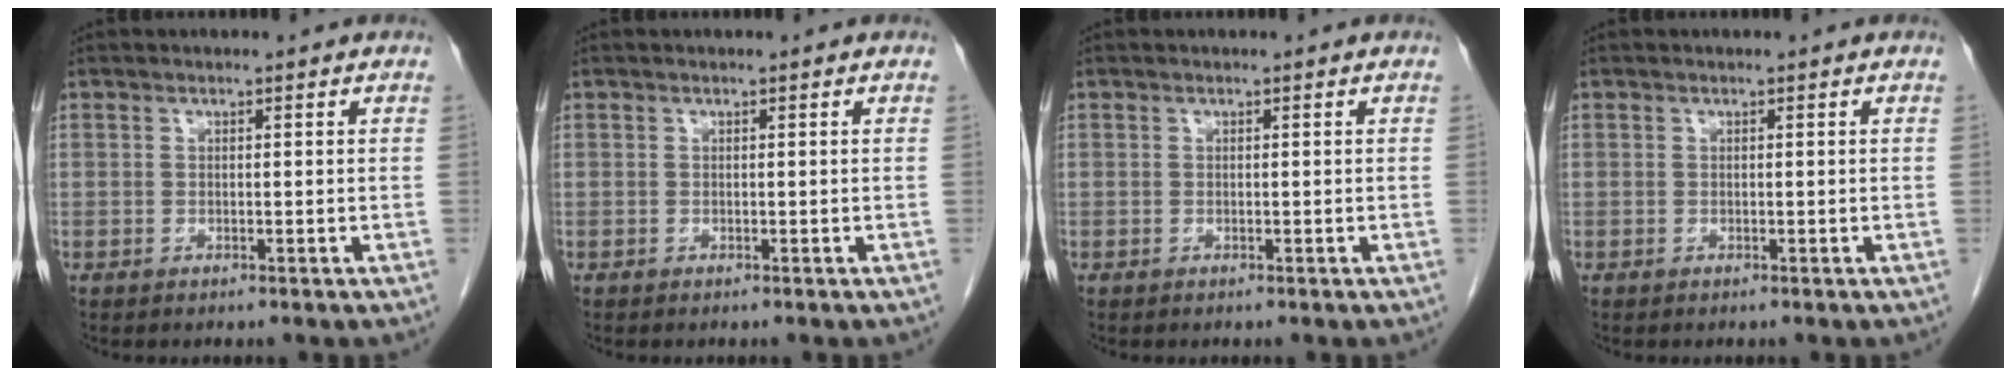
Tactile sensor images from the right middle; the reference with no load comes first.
{"total": 0.0}
{"total": 0.0}
{"total": 0.0}